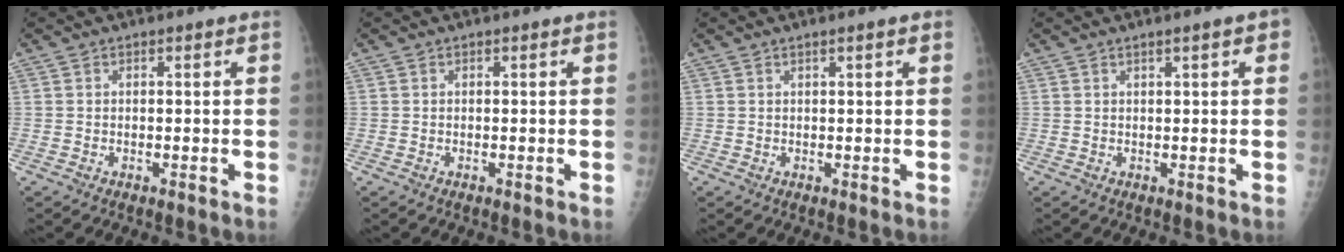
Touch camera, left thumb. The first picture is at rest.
{"total": 0.0}
{"total": 1.4, "force": [0.8, 0.0, 1.2], "torque": [-0.023, 0.001, 0.012]}
{"total": 2.5, "force": [1.2, 0.4, 2.2], "torque": [-0.029, 0.003, 0.016]}